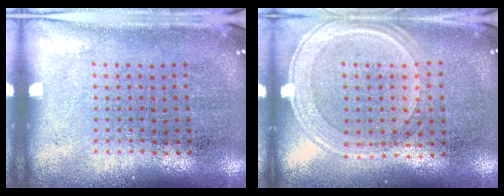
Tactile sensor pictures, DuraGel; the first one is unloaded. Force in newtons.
{"total": 1.2, "press": 1.1, "slide": 0.2}